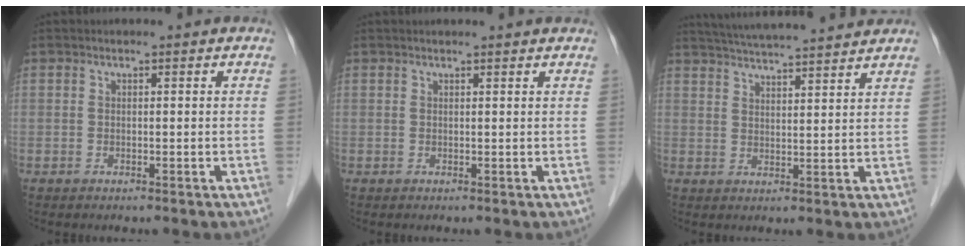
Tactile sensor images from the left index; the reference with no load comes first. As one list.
[{"total": 3.0, "force": [2.9, -0.1, 0.9], "torque": [-0.014, 0.014, 0.030]}, {"total": 14.4, "force": [13.2, 0.2, 5.7], "torque": [-0.103, 0.025, 0.188]}]